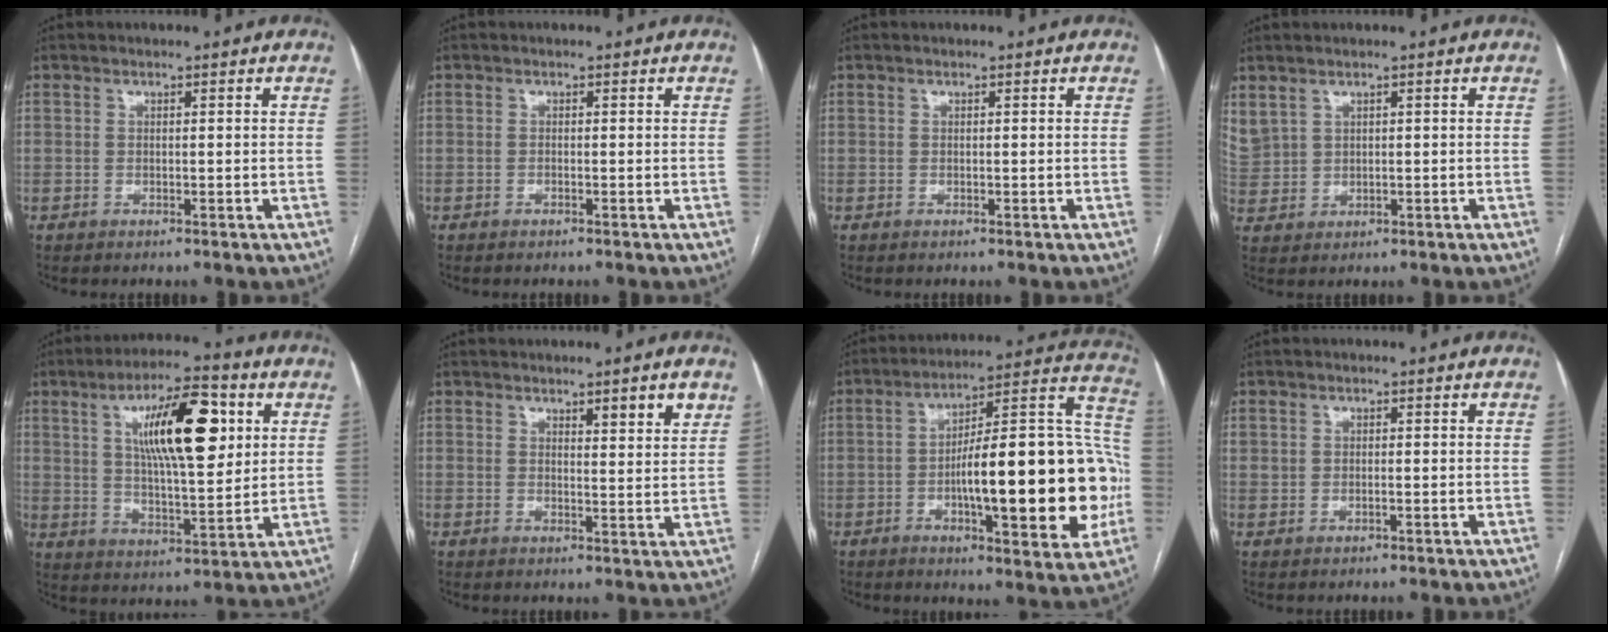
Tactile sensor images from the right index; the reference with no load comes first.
{"total": 0.0}
{"total": 0.0}
{"total": 6.6, "force": [3.6, 4.8, 2.8], "torque": [-0.089, 0.012, 0.089]}
{"total": 15.8, "force": [5.2, 4.1, 14.3], "torque": [-0.241, 0.012, 0.084]}
{"total": 4.5, "force": [3.0, 0.4, 3.4], "torque": [-0.045, -0.009, 0.042]}
{"total": 25.5, "force": [-4.3, 5.6, 24.5], "torque": [-0.296, 0.032, -0.054]}
{"total": 0.9, "force": [0.1, 0.7, 0.6], "torque": [-0.016, 0.006, 0.005]}